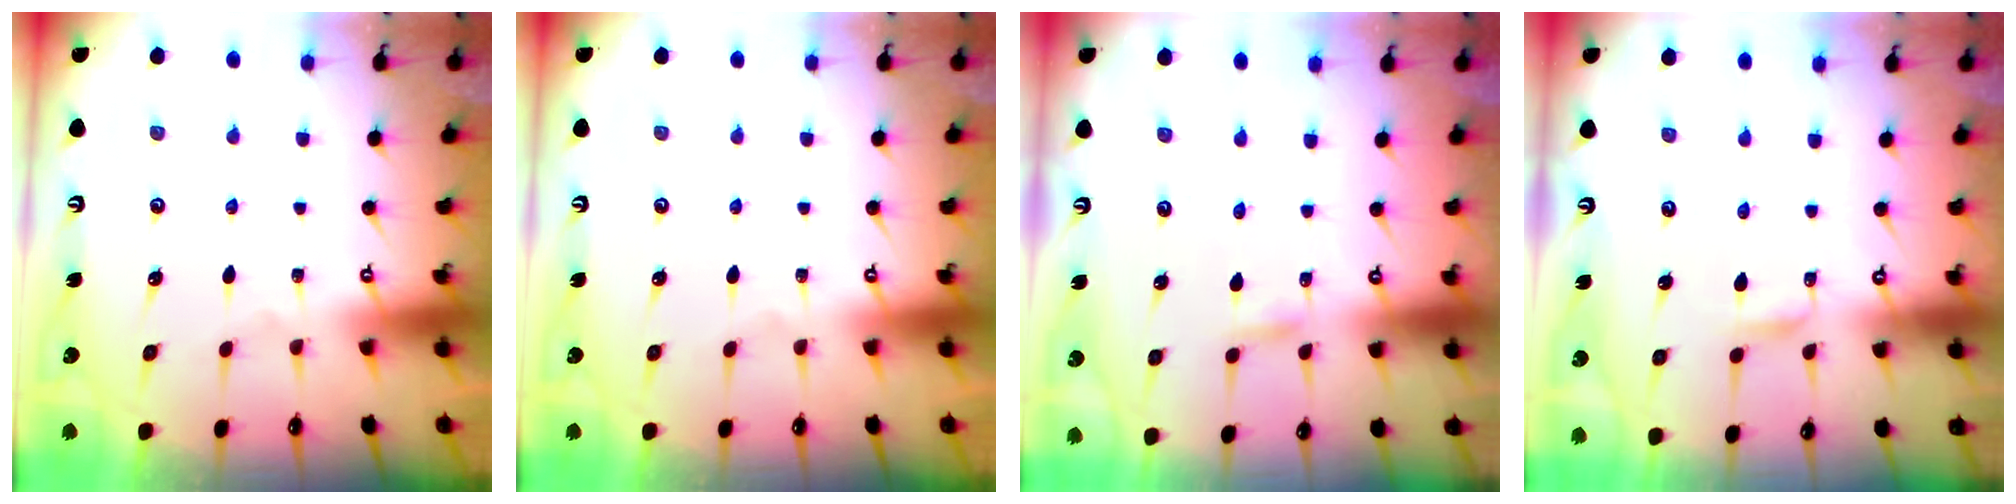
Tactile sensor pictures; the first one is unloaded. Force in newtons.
{"total": 0.0}
{"total": 1.8, "press": 1.8, "slide": 0.1}
{"total": 1.4, "press": 1.4, "slide": 0.1}